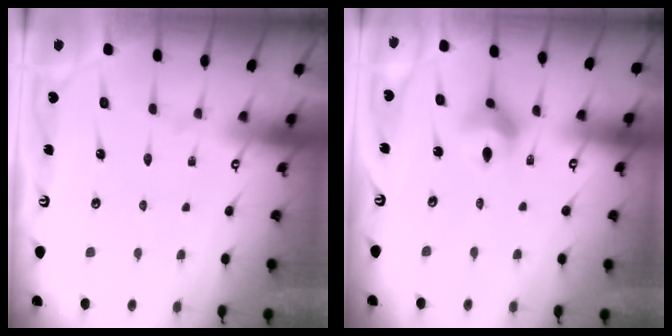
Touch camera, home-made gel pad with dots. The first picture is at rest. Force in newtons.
{"total": 8.0, "press": 7.7, "slide": 2.2}